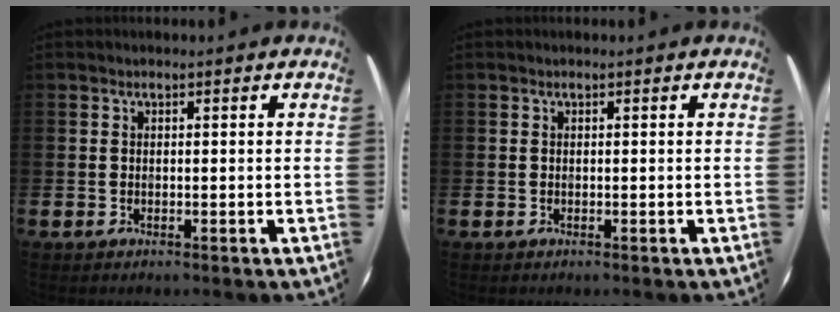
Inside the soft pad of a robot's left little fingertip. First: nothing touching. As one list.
[{"total": 0.0}]